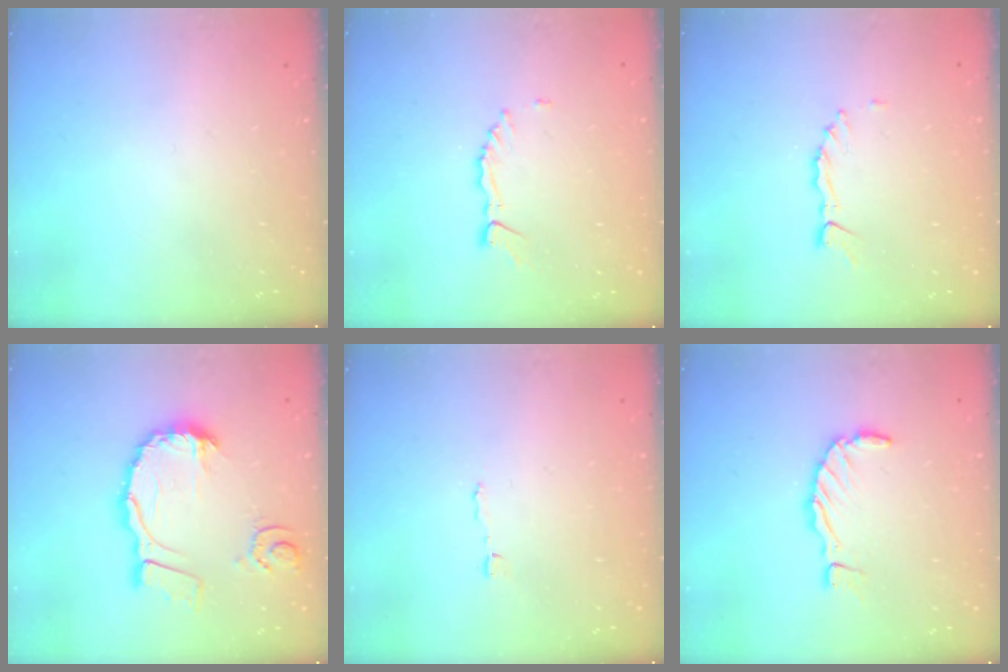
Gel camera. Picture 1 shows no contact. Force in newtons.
{"total": 2.7, "press": 2.7, "slide": 0.3}
{"total": 0.9, "press": 0.9, "slide": 0.1}
{"total": 13.5, "press": 13.5, "slide": 1.1}
{"total": 1.2, "press": 1.2, "slide": 0.0}
{"total": 3.4, "press": 3.4, "slide": 0.5}